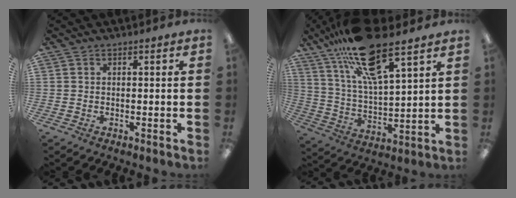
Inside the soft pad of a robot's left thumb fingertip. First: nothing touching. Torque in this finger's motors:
{"motor_torque": [2.10, 1.59, 1.72, -1.05, 0.49]}